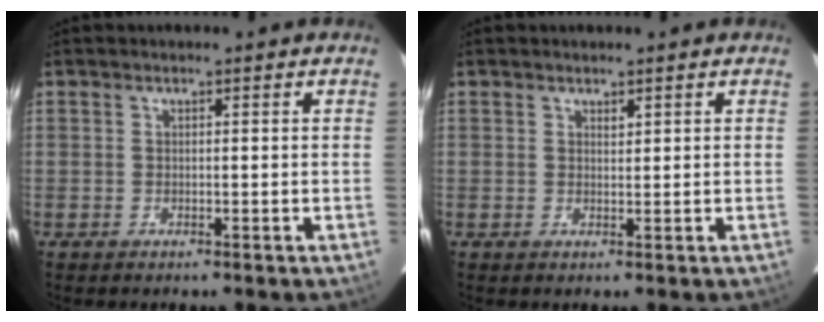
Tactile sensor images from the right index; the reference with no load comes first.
{"total": 0.7, "force": [0.5, 0.2, 0.4], "torque": [-0.009, -0.002, 0.010]}